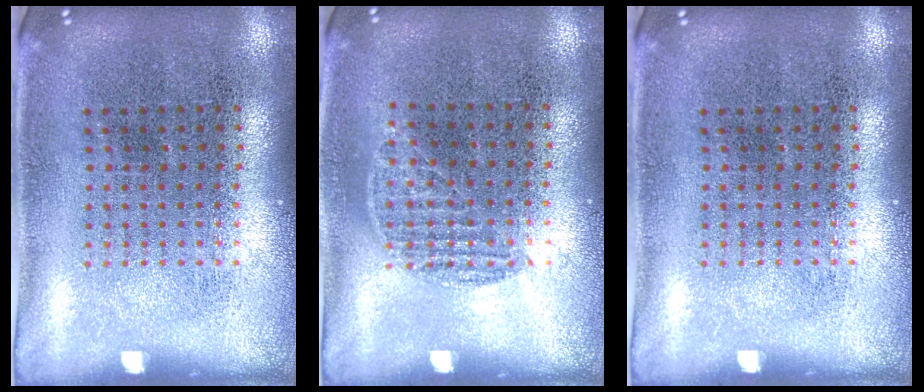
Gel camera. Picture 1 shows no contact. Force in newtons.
{"total": 0.7, "press": 0.6, "slide": 0.4}
{"total": 0.0}